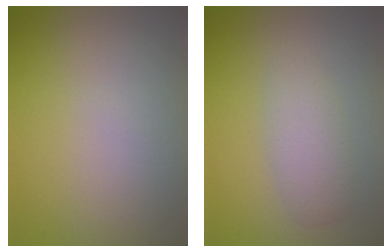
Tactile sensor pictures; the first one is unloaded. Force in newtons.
{"total": 2.5, "press": 2.5, "slide": 0.0}